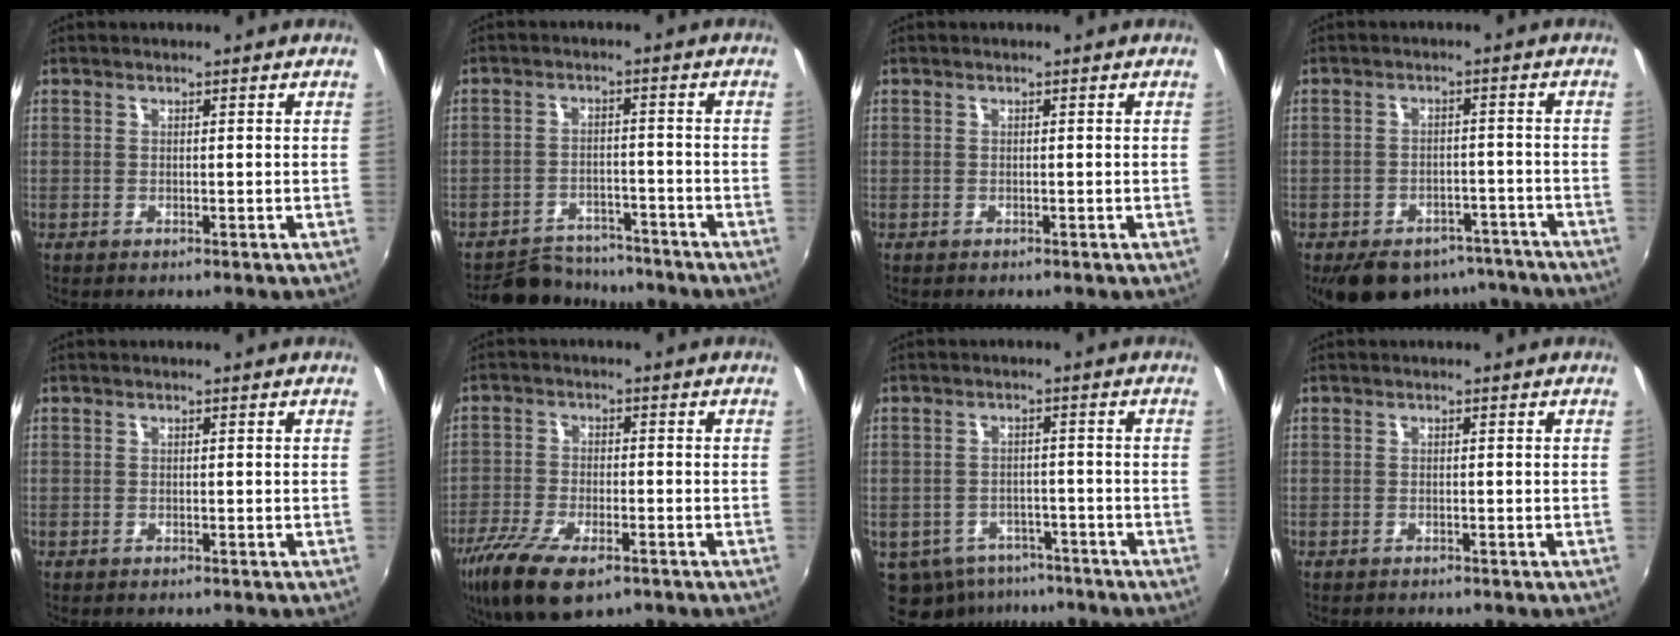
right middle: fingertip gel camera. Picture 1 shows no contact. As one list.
[{"total": 9.8, "force": [-9.1, 3.1, 1.9], "torque": [-0.059, 0.009, -0.134]}, {"total": 0.0}, {"total": 14.2, "force": [-10.8, 7.5, 5.3], "torque": [-0.111, 0.010, -0.130]}, {"total": 0.0}, {"total": 12.6, "force": [-7.9, 5.0, 8.5], "torque": [-0.193, -0.043, -0.144]}, {"total": 11.2, "force": [-7.0, 7.6, 4.3], "torque": [-0.115, -0.010, -0.090]}, {"total": 0.7, "force": [-0.6, 0.3, 0.1], "torque": [-0.004, -0.001, -0.010]}]